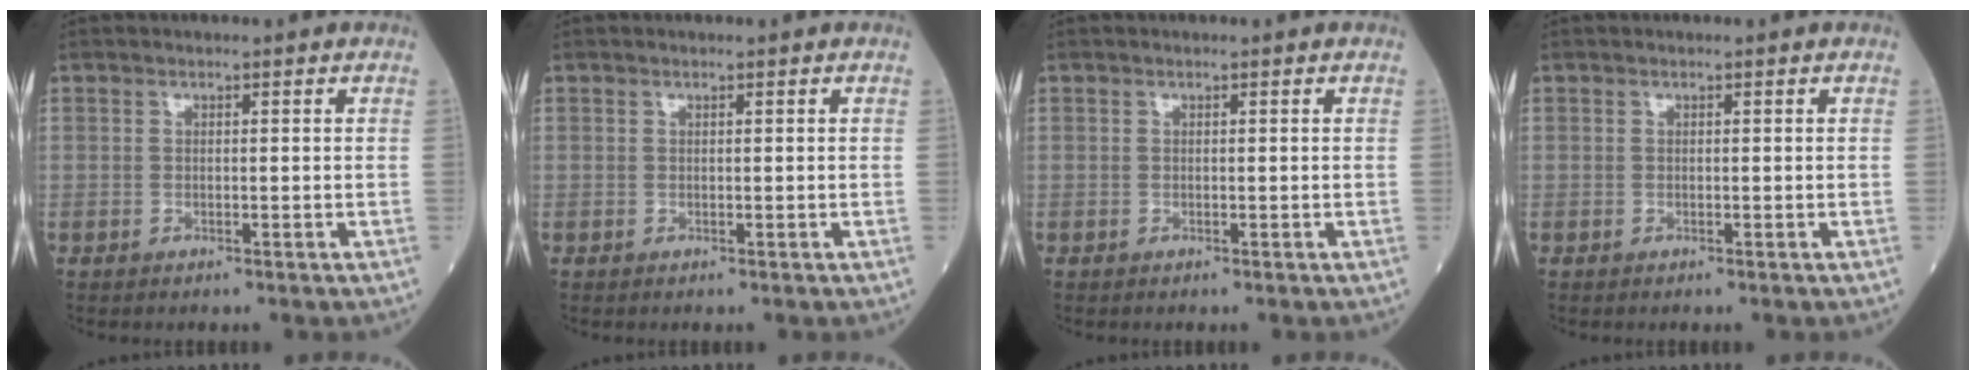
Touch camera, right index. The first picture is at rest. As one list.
[{"total": 0.0}, {"total": 0.0}, {"total": 0.0}]